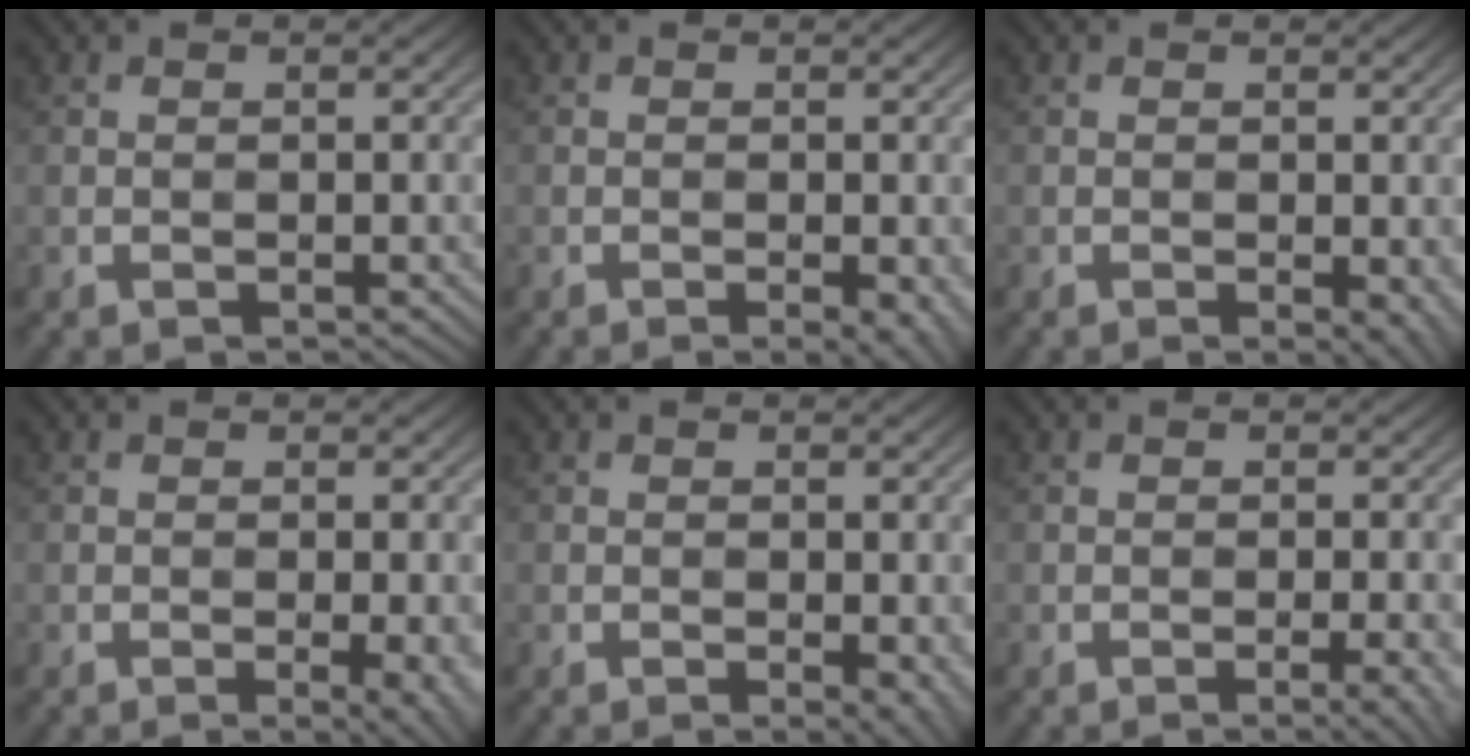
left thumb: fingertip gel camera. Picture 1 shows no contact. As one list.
[{"total": 2.2, "force": [-0.8, 0.4, 2.0], "torque": [-0.028, -0.001, -0.011]}, {"total": 2.0, "force": [-0.5, 0.6, 1.8], "torque": [-0.024, -0.008, -0.004]}, {"total": 2.9, "force": [-0.7, 0.6, 2.7], "torque": [-0.039, -0.004, -0.010]}, {"total": 2.0, "force": [-0.6, 0.6, 1.8], "torque": [-0.024, -0.007, -0.004]}, {"total": 2.5, "force": [-0.9, 0.5, 2.3], "torque": [-0.030, 0.003, -0.016]}]